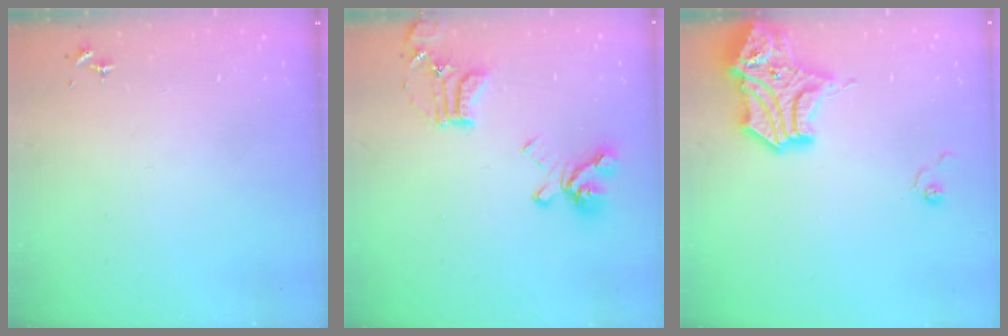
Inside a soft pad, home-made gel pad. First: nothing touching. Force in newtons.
{"total": 18.0, "press": 17.9, "slide": 1.9}
{"total": 15.8, "press": 15.6, "slide": 2.4}